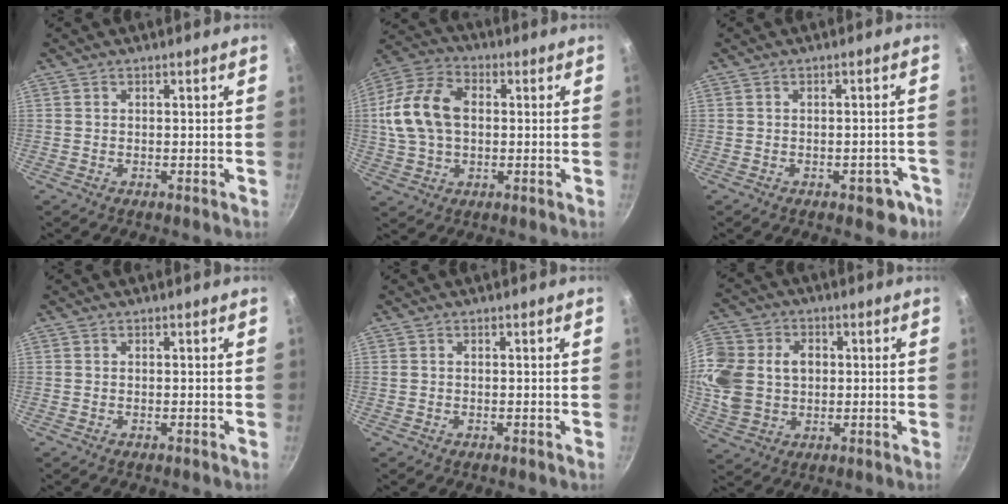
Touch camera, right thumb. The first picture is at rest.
{"total": 14.4, "force": [1.4, 9.8, 10.4], "torque": [-0.188, 0.023, 0.014]}
{"total": 4.9, "force": [-2.5, 2.8, 3.1], "torque": [-0.007, 0.027, -0.017]}
{"total": 0.0}
{"total": 0.0}
{"total": 18.6, "force": [2.4, 15.0, 10.6], "torque": [-0.243, 0.020, 0.042]}